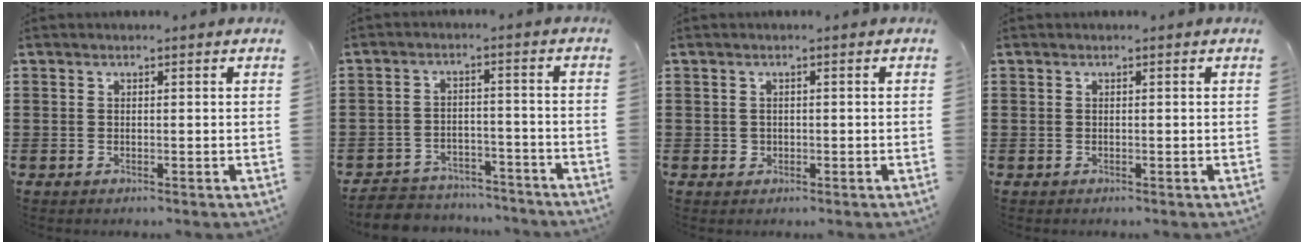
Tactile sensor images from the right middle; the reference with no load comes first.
{"total": 4.5, "force": [-4.4, 0.9, 0.0], "torque": [-0.005, 0.009, -0.092]}
{"total": 0.9, "force": [0.0, 0.8, 0.2], "torque": [-0.006, 0.006, 0.000]}
{"total": 0.0}